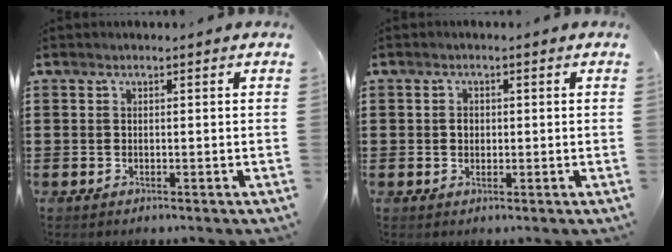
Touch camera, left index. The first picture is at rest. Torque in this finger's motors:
{"motor_torque": [0.53, 0.33, 0.12, 0.04]}